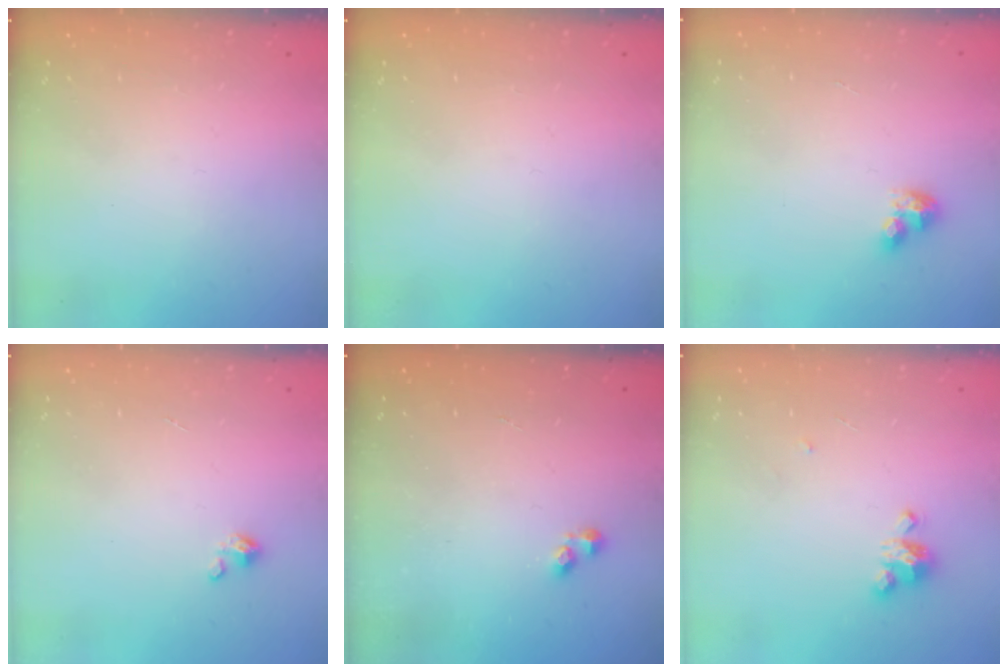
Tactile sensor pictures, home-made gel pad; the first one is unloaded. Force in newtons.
{"total": 0.0}
{"total": 4.5, "press": 4.5, "slide": 0.4}
{"total": 1.4, "press": 1.4, "slide": 0.3}
{"total": 2.3, "press": 2.2, "slide": 0.3}
{"total": 4.2, "press": 4.2, "slide": 0.2}